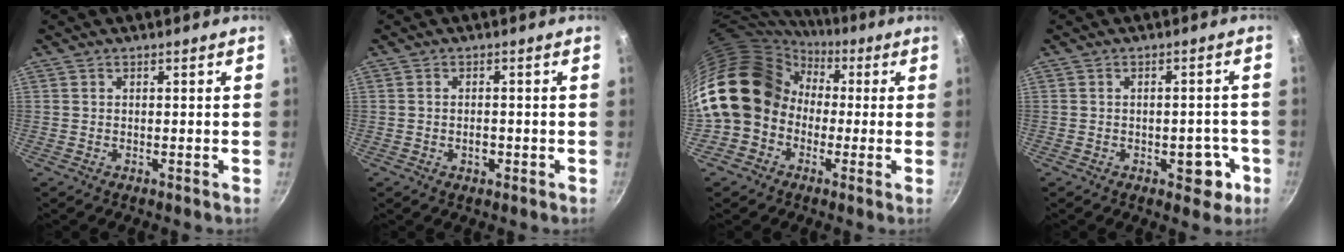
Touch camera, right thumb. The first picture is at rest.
{"total": 2.0, "force": [-0.7, 1.3, 1.4], "torque": [-0.020, 0.004, -0.009]}
{"total": 17.1, "force": [-0.7, 14.5, 9.1], "torque": [-0.136, 0.053, -0.026]}
{"total": 5.7, "force": [-2.2, 3.4, 4.0], "torque": [-0.025, 0.014, -0.023]}